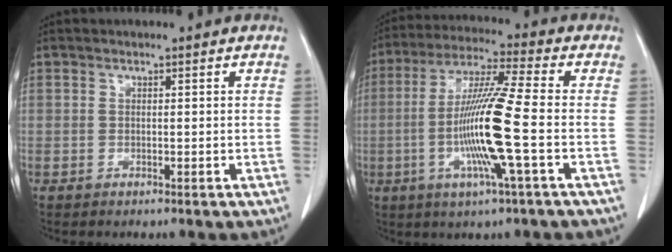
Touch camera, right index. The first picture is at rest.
{"total": 13.6, "force": [-2.7, -0.8, 13.3], "torque": [-0.264, -0.007, -0.060]}